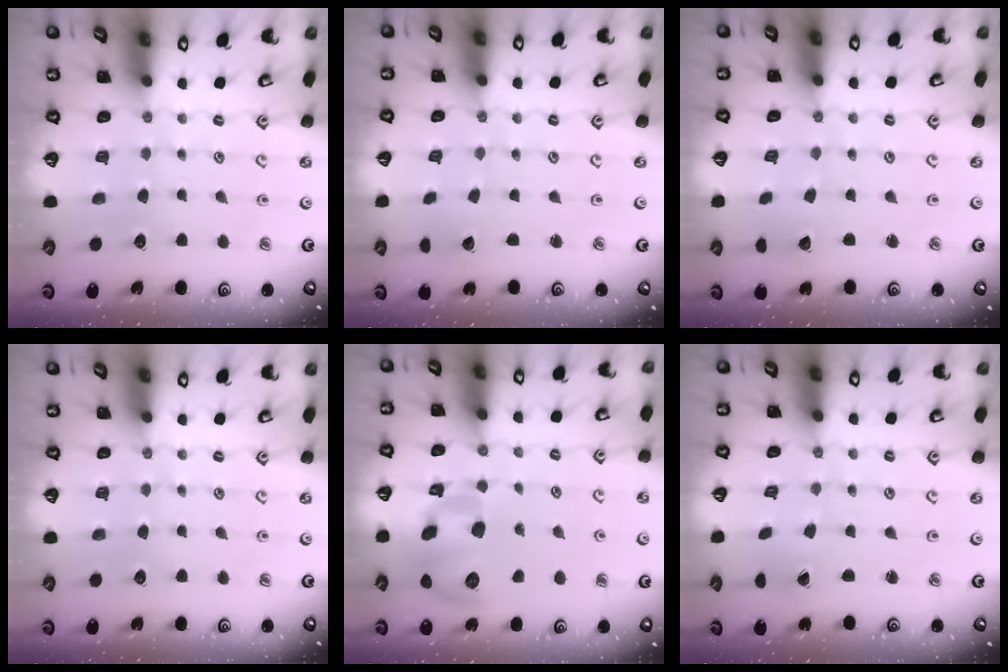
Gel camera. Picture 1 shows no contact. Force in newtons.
{"total": 1.4, "press": 1.4, "slide": 0.0}
{"total": 1.2, "press": 1.2, "slide": 0.0}
{"total": 0.0}
{"total": 14.0, "press": 13.8, "slide": 2.3}
{"total": 0.8, "press": 0.8, "slide": 0.0}